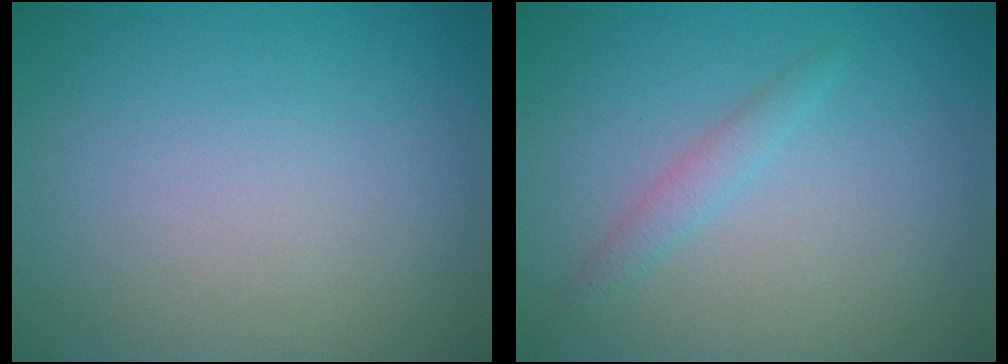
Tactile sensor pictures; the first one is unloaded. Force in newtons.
{"total": 1.3, "press": 1.3, "slide": 0.1}